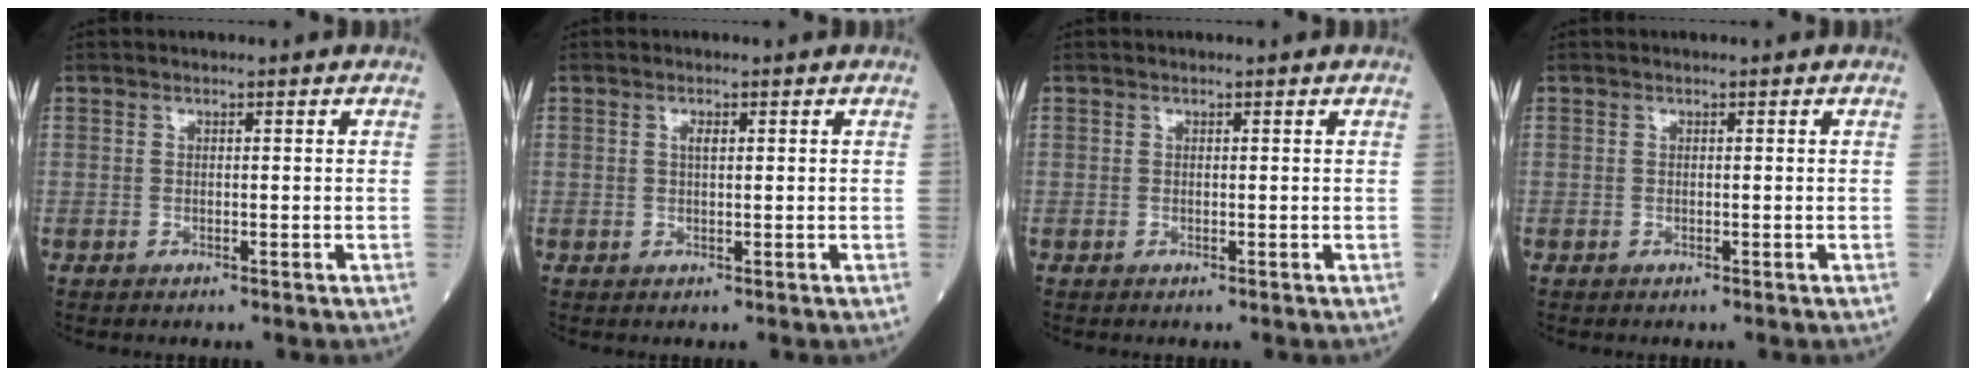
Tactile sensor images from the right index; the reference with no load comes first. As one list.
[{"total": 1.1, "force": [0.4, 0.3, 1.0], "torque": [-0.019, 0.001, 0.005]}, {"total": 0.0}, {"total": 0.0}]